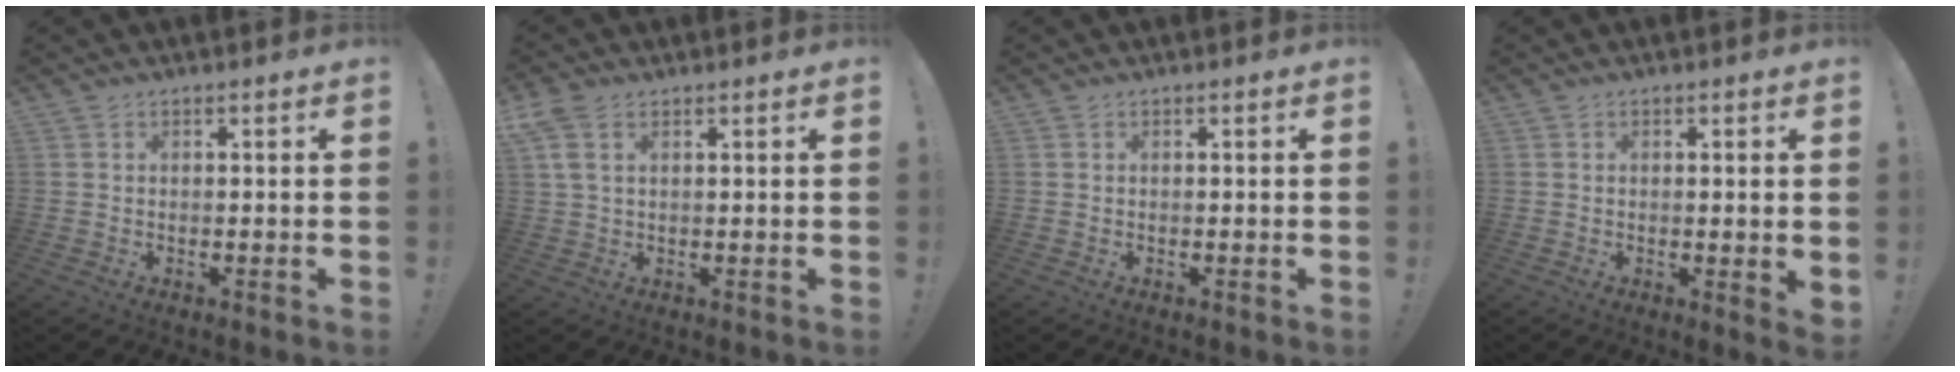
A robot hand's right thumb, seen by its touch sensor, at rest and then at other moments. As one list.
[{"total": 5.0, "force": [2.0, 2.5, 3.8], "torque": [-0.091, 0.006, 0.041]}, {"total": 0.0}, {"total": 2.3, "force": [0.7, 0.1, 2.2], "torque": [-0.022, -0.010, 0.011]}]